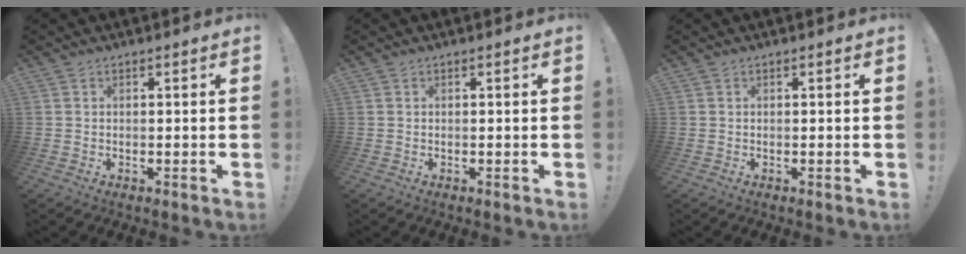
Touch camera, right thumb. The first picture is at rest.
{"total": 0.0}
{"total": 0.0}